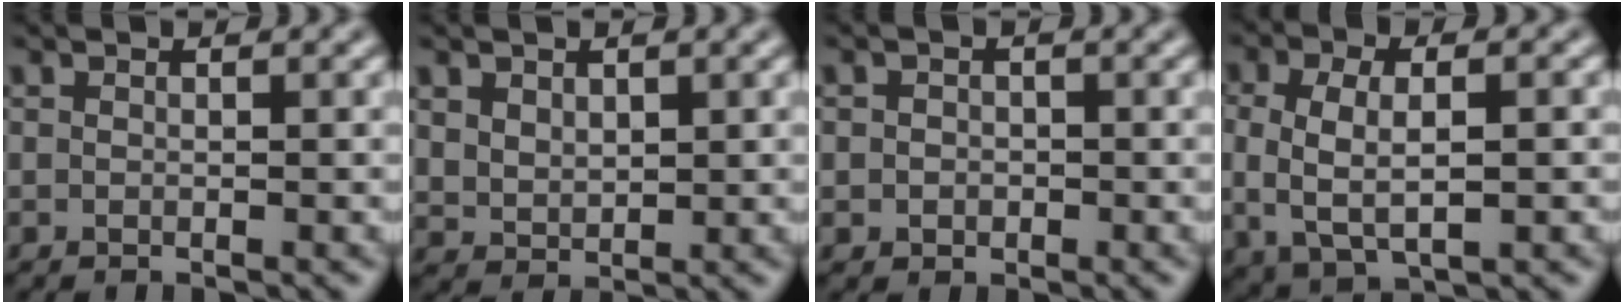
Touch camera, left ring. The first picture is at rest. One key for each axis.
{"total": 2.1, "fx": 1.0, "fy": 1.5, "fz": 1.0, "tx": -0.027, "ty": -0.007, "tz": 0.025}
{"total": 1.4, "fx": -0.2, "fy": 1.3, "fz": 0.4, "tx": 0.006, "ty": -0.005, "tz": -0.005}
{"total": 5.2, "fx": -0.5, "fy": 2.7, "fz": 4.4, "tx": -0.094, "ty": -0.005, "tz": -0.004}